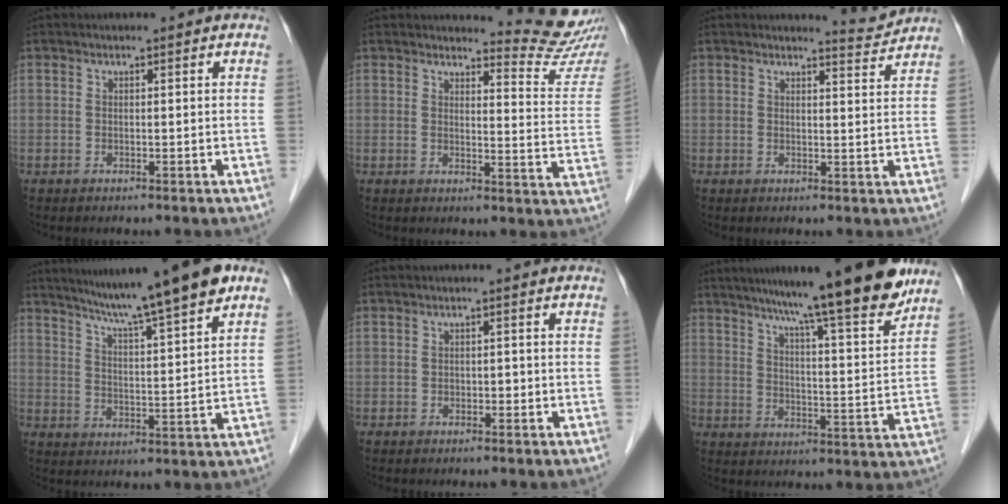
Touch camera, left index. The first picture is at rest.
{"total": 10.0, "force": [9.9, -0.7, 0.6], "torque": [-0.004, -0.092, 0.103]}
{"total": 3.0, "force": [2.9, -0.5, -0.6], "torque": [-0.007, -0.027, 0.036]}
{"total": 14.5, "force": [11.2, -0.8, 9.1], "torque": [-0.146, 0.009, 0.165]}
{"total": 0.9, "force": [-0.3, 0.6, 0.6], "torque": [-0.008, 0.003, -0.005]}
{"total": 18.1, "force": [14.7, 0.3, 10.6], "torque": [-0.150, -0.004, 0.208]}